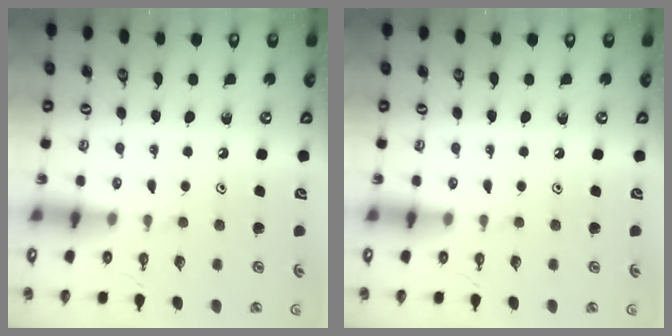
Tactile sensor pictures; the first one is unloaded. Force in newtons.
{"total": 0.0}